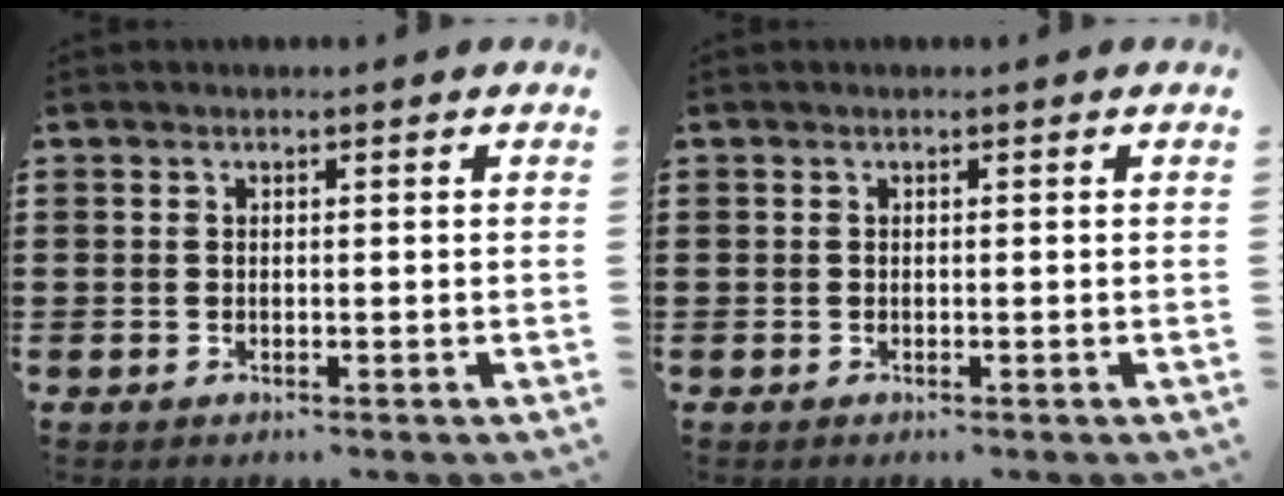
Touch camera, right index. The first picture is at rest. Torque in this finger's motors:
{"motor_torque": [0.08, 0.09, -0.02, -0.01]}